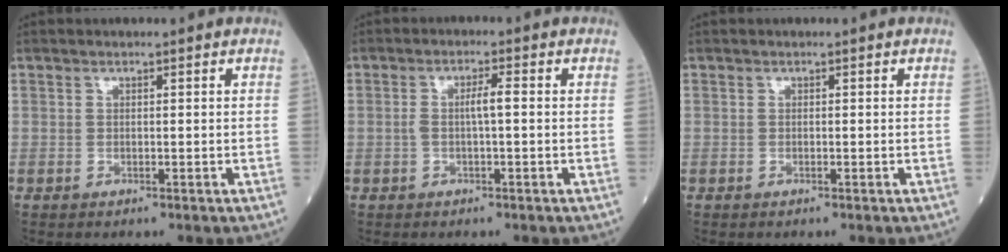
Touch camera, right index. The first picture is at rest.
{"total": 2.9, "force": [0.0, 0.2, 2.9], "torque": [-0.056, 0.005, -0.001]}
{"total": 0.0}